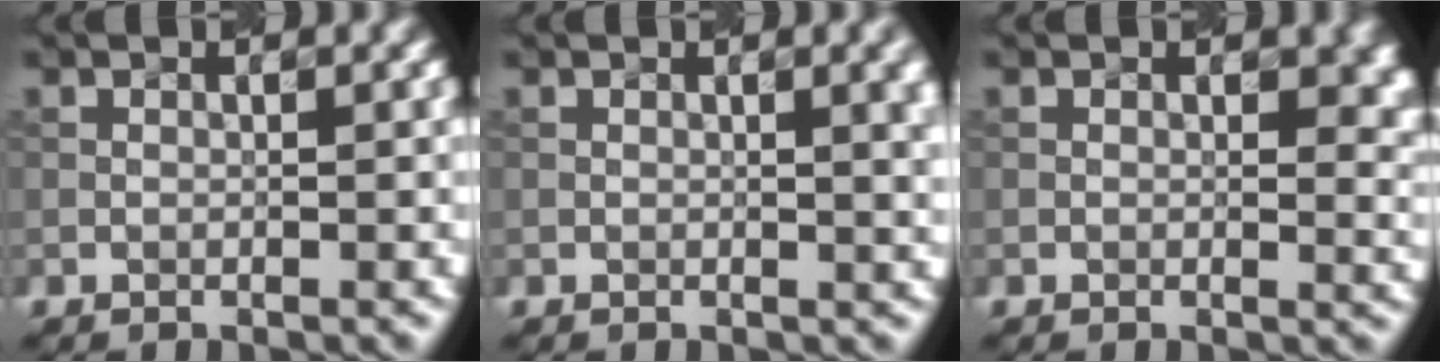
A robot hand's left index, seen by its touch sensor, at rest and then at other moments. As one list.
[{"total": 3.6, "force": [0.9, 1.3, 3.3], "torque": [-0.027, 0.011, 0.013]}, {"total": 3.1, "force": [0.9, 1.5, 2.6], "torque": [-0.023, -0.003, 0.020]}]